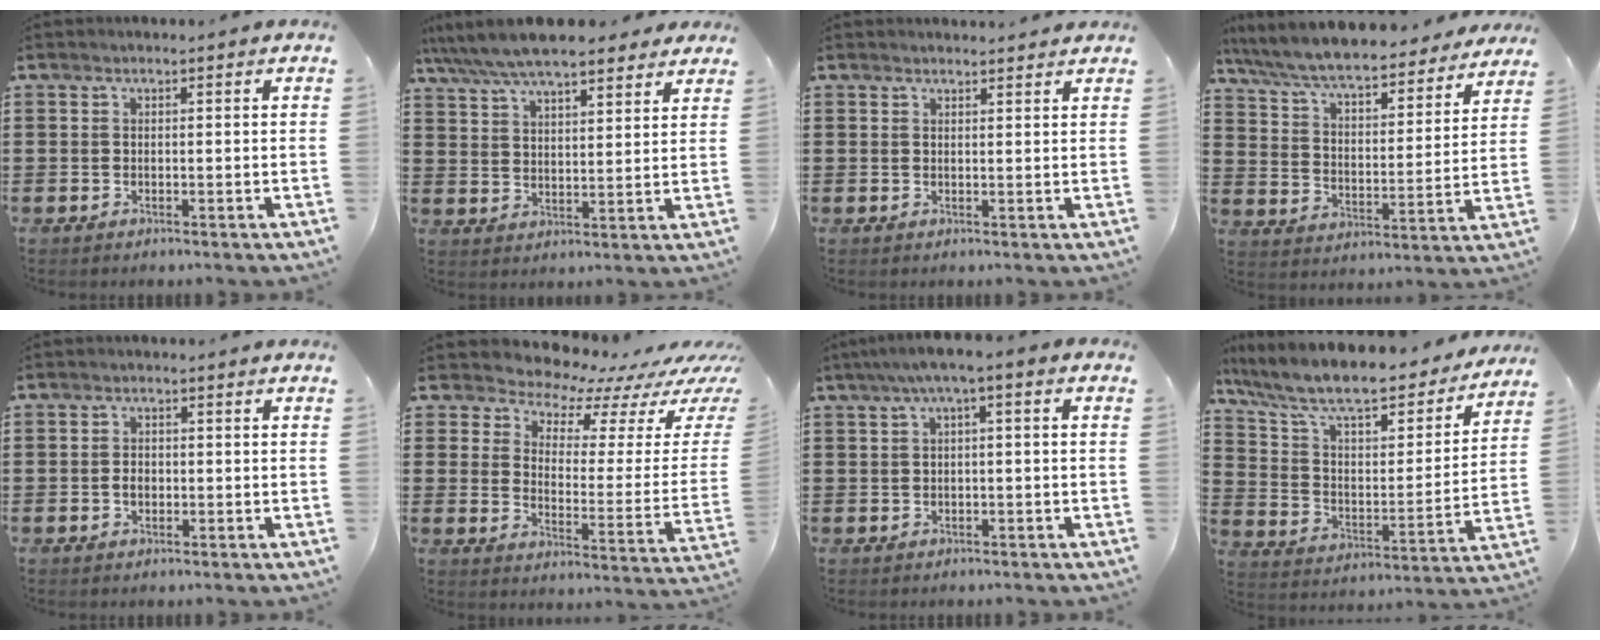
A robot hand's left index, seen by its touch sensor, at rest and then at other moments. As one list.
[{"total": 7.4, "force": [6.6, 1.5, 2.8], "torque": [-0.081, -0.019, 0.119]}, {"total": 1.5, "force": [1.5, 0.0, 0.2], "torque": [-0.007, 0.000, 0.030]}, {"total": 7.6, "force": [7.1, 0.4, 2.8], "torque": [-0.085, -0.047, 0.119]}, {"total": 1.8, "force": [-0.3, 1.2, 1.4], "torque": [-0.029, 0.004, -0.006]}, {"total": 5.9, "force": [5.5, 1.9, 0.6], "torque": [-0.026, -0.059, 0.089]}, {"total": 2.8, "force": [-0.7, 0.3, 2.7], "torque": [-0.047, 0.005, -0.017]}, {"total": 9.6, "force": [8.2, 1.7, 4.6], "torque": [-0.126, -0.061, 0.140]}]